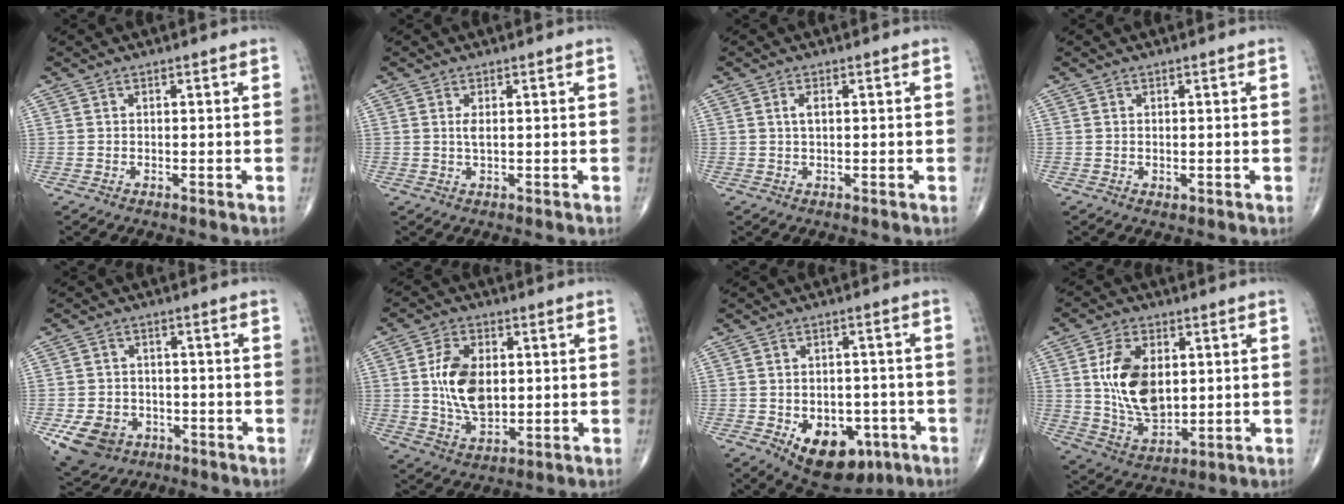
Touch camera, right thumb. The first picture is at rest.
{"total": 1.5, "force": [0.3, 0.4, 1.4], "torque": [-0.033, -0.001, 0.008]}
{"total": 1.7, "force": [0.4, 0.8, 1.5], "torque": [-0.031, 0.003, 0.007]}
{"total": 0.7, "force": [-0.1, 0.5, 0.5], "torque": [-0.006, -0.003, 0.000]}
{"total": 9.3, "force": [-4.0, 7.3, 4.2], "torque": [-0.064, 0.015, -0.059]}
{"total": 11.4, "force": [1.1, 7.1, 8.9], "torque": [-0.150, -0.007, 0.027]}
{"total": 13.3, "force": [-5.7, 8.4, 8.5], "torque": [-0.092, 0.020, -0.070]}
{"total": 13.9, "force": [2.2, 8.5, 10.8], "torque": [-0.179, -0.014, 0.049]}